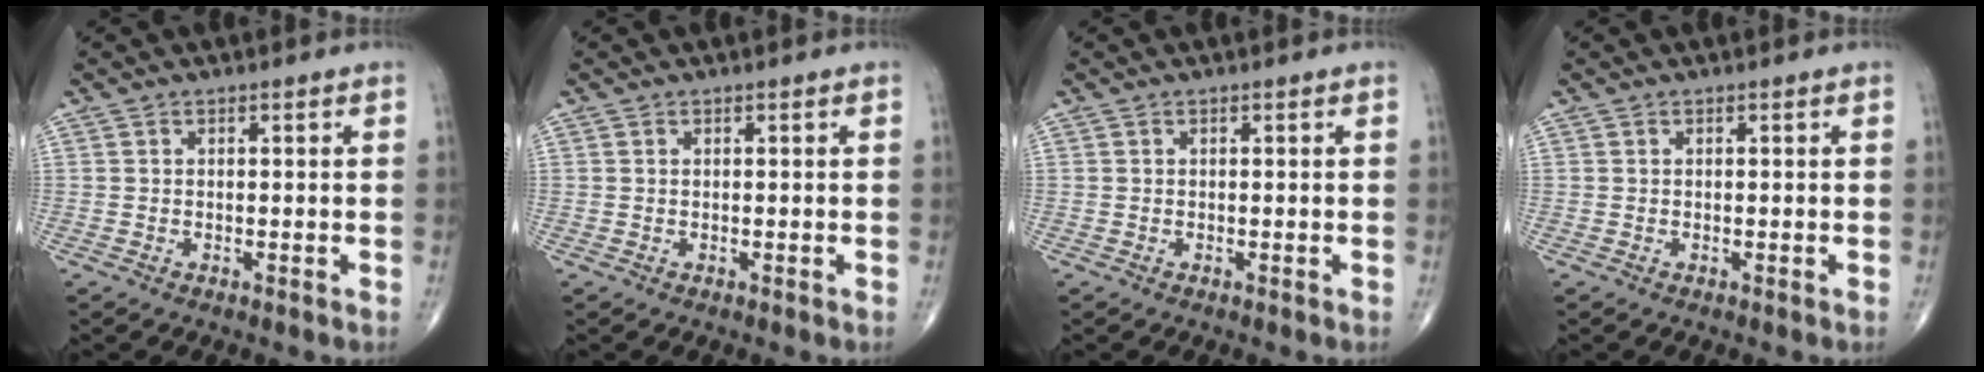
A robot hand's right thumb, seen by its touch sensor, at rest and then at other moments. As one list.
[{"total": 0.0}, {"total": 0.0}, {"total": 0.0}]